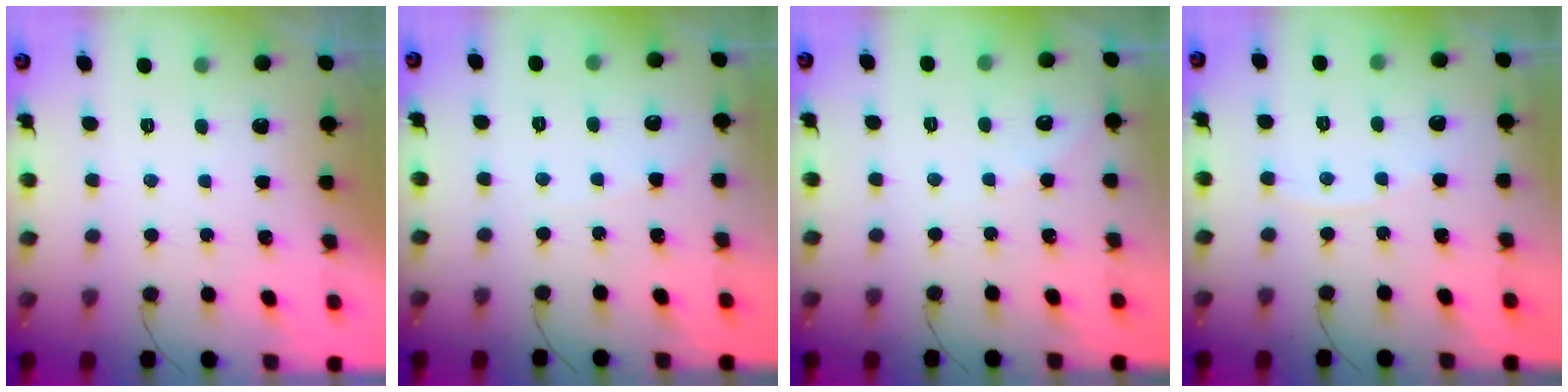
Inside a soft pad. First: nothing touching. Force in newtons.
{"total": 3.4, "press": 3.4, "slide": 0.4}
{"total": 2.2, "press": 2.2, "slide": 0.4}
{"total": 2.6, "press": 2.6, "slide": 0.3}